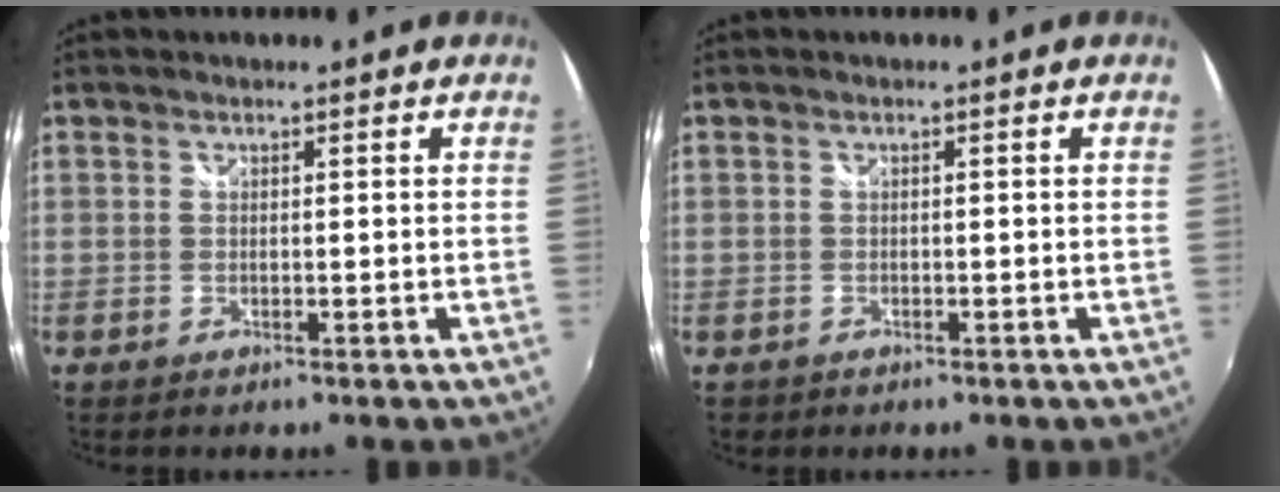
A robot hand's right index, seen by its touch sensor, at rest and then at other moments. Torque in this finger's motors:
{"motor_torque": [-0.05, -0.05, -0.53, -0.21]}